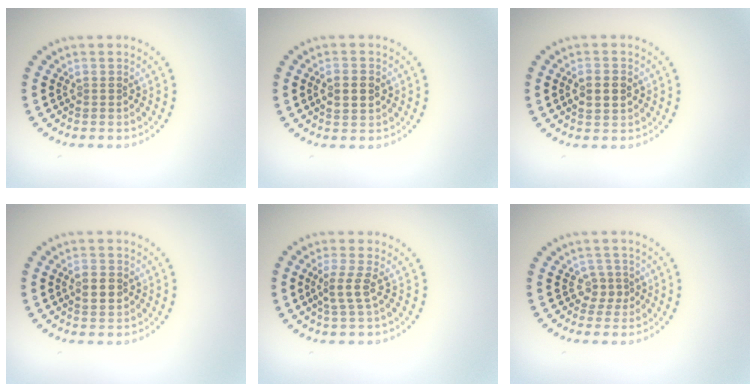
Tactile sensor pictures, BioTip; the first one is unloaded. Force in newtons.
{"total": 2.2, "press": 2.2, "slide": 0.1}
{"total": 2.2, "press": 2.2, "slide": 0.1}
{"total": 2.0, "press": 2.0, "slide": 0.1}
{"total": 2.1, "press": 1.6, "slide": 1.4}
{"total": 1.7, "press": 1.2, "slide": 1.2}